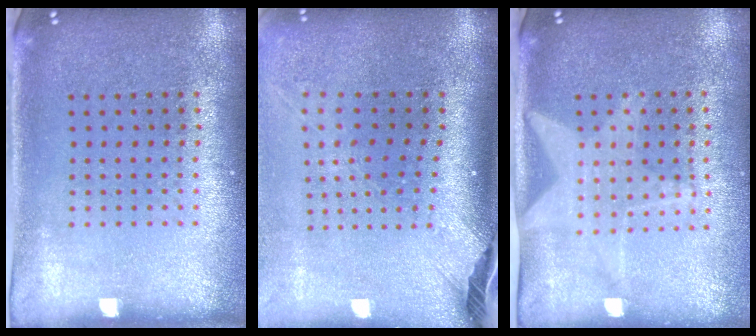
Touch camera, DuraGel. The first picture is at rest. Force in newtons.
{"total": 2.5, "press": 1.8, "slide": 1.7}
{"total": 1.4, "press": 1.4, "slide": 0.2}